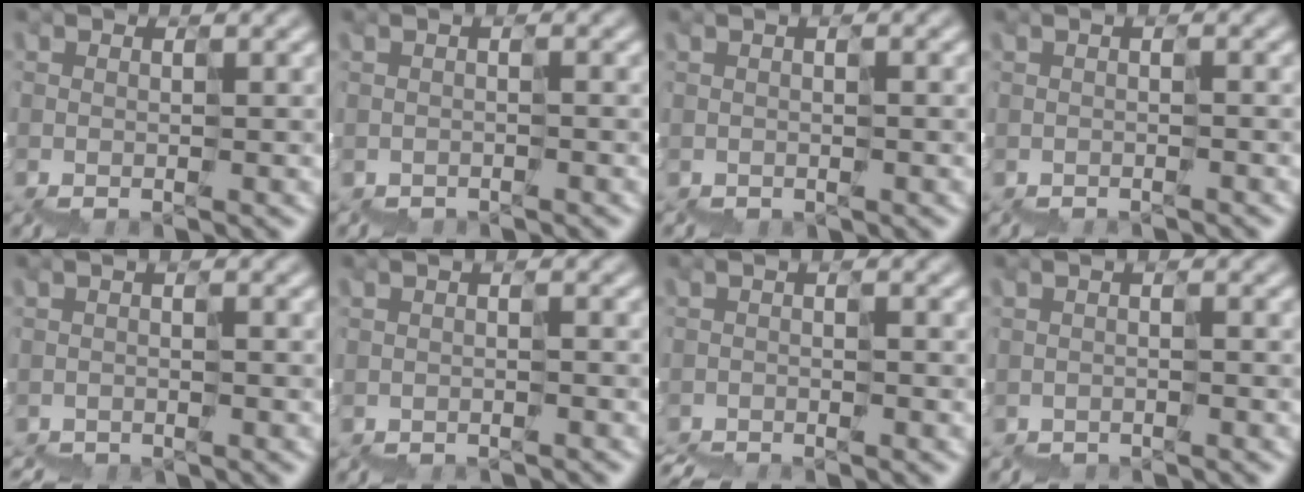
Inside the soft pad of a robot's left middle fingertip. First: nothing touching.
{"total": 1.2, "force": [-1.0, -0.2, -0.6], "torque": [0.011, -0.002, -0.012]}
{"total": 0.0}
{"total": 1.3, "force": [-1.3, 0.0, 0.1], "torque": [0.008, 0.000, -0.012]}
{"total": 1.3, "force": [-1.2, 0.0, -0.3], "torque": [0.011, 0.003, -0.013]}
{"total": 1.9, "force": [-1.8, 0.2, 0.2], "torque": [0.009, 0.002, -0.016]}
{"total": 3.0, "force": [-2.9, 0.2, 0.8], "torque": [-0.010, 0.003, -0.035]}
{"total": 1.8, "force": [-1.6, -0.3, -0.8], "torque": [0.012, -0.001, -0.021]}